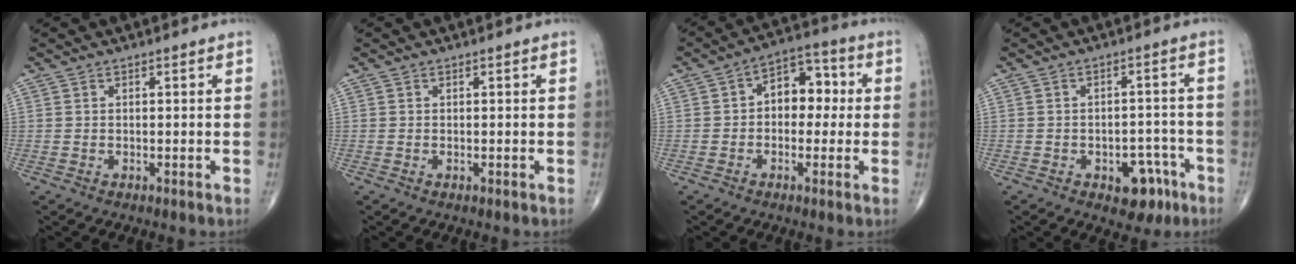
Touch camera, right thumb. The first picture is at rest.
{"total": 0.0}
{"total": 8.8, "force": [0.4, 6.0, 6.4], "torque": [-0.056, 0.032, -0.006]}
{"total": 7.3, "force": [-3.7, 4.4, 4.5], "torque": [-0.027, 0.031, -0.044]}